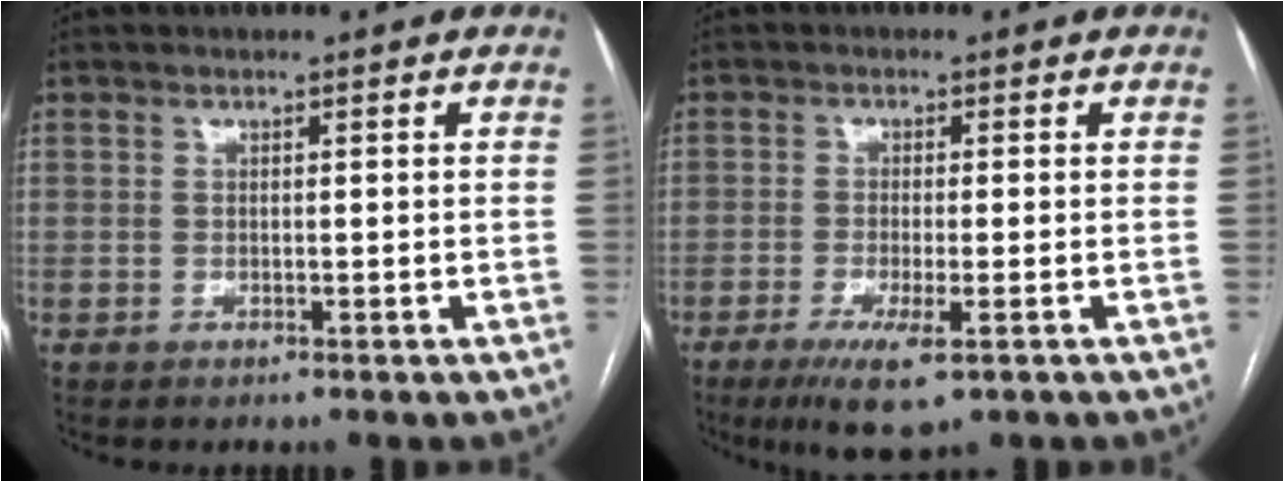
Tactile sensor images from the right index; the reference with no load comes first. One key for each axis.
{"total": 6.6, "fx": -3.5, "fy": 1.1, "fz": 5.5, "tx": -0.100, "ty": -0.018, "tz": -0.055}